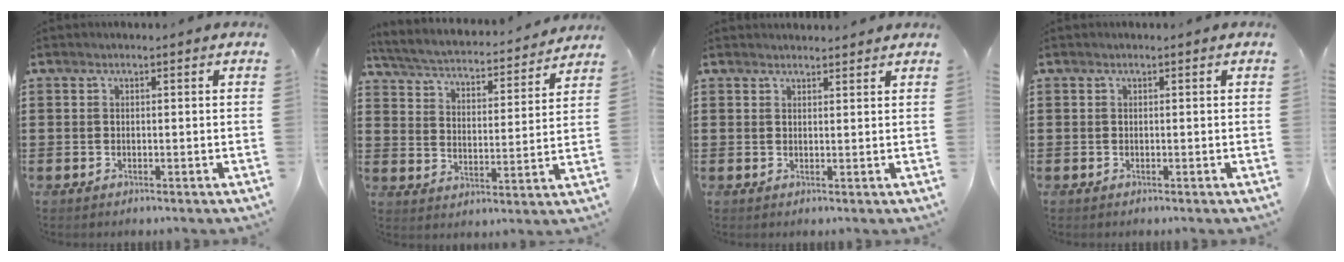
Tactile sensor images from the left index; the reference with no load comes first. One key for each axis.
{"total": 3.3, "fx": 3.1, "fy": 0.2, "fz": 0.9, "tx": -0.038, "ty": -0.027, "tz": 0.044}
{"total": 1.5, "fx": 1.5, "fy": 0.2, "fz": 0.0, "tx": -0.004, "ty": 0.001, "tz": 0.029}
{"total": 0.0}